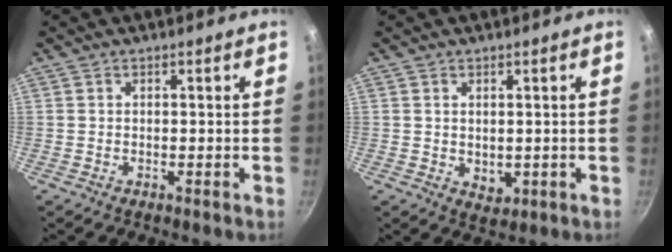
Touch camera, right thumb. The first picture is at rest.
{"total": 2.7, "force": [0.4, 2.0, 1.8], "torque": [-0.022, -0.010, 0.011]}